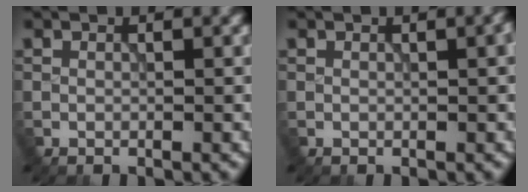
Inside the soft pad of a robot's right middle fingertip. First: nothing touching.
{"total": 1.4, "force": [0.1, 0.5, 1.3], "torque": [-0.008, -0.002, 0.009]}